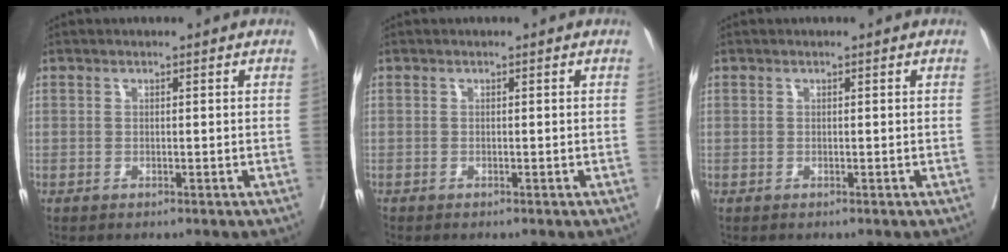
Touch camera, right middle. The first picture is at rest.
{"total": 0.0}
{"total": 0.0}